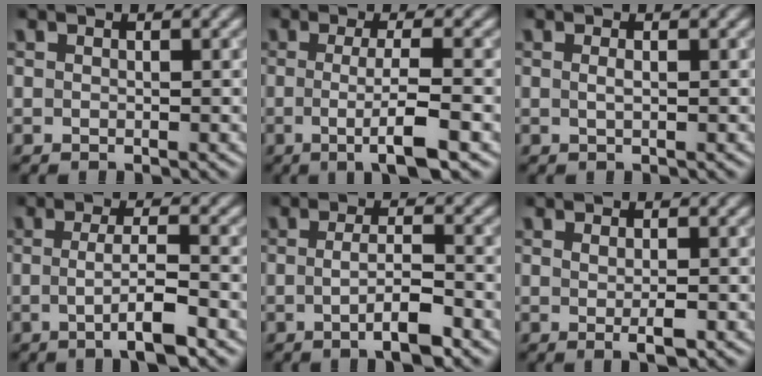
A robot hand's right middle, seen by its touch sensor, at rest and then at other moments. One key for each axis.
{"total": 5.0, "fx": -1.0, "fy": 0.9, "fz": 4.8, "tx": -0.078, "ty": -0.010, "tz": -0.018}
{"total": 0.8, "fx": 0.1, "fy": 0.2, "fz": 0.7, "tx": -0.012, "ty": 0.002, "tz": 0.000}
{"total": 4.6, "fx": -1.2, "fy": 0.9, "fz": 4.4, "tx": -0.071, "ty": -0.002, "tz": -0.023}
{"total": 4.0, "fx": -1.2, "fy": 0.9, "fz": 3.7, "tx": -0.062, "ty": -0.001, "tz": -0.023}
{"total": 1.8, "fx": -0.1, "fy": 0.4, "fz": 1.8, "tx": -0.027, "ty": -0.006, "tz": -0.002}